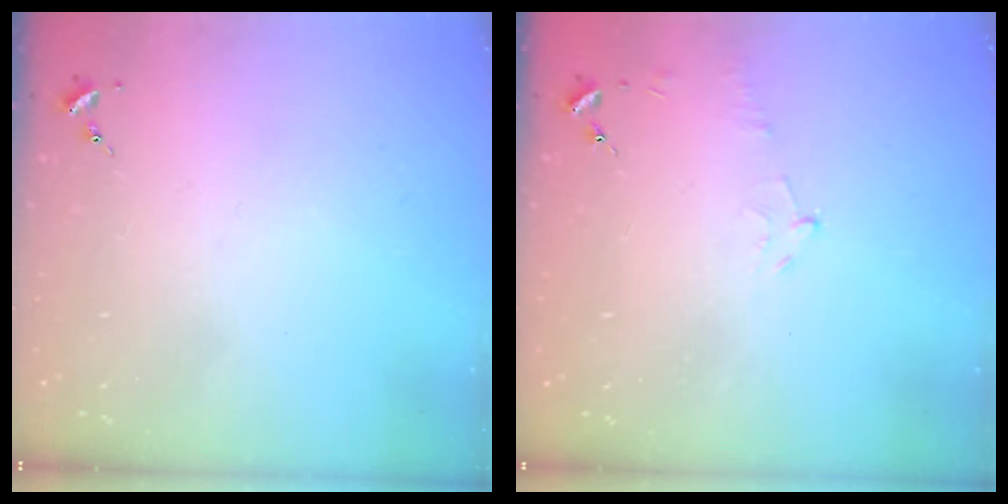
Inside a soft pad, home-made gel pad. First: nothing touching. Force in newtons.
{"total": 4.7, "press": 4.5, "slide": 1.5}